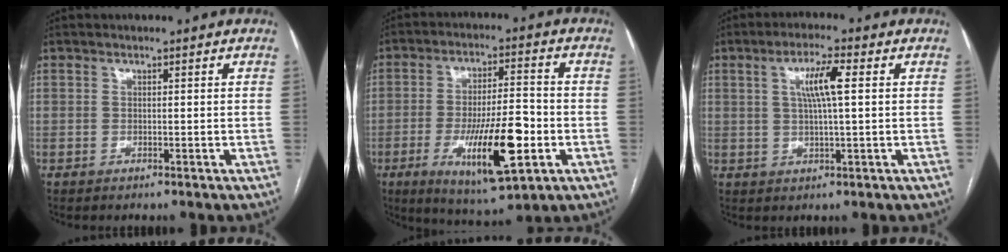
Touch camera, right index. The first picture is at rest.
{"total": 14.7, "force": [-4.6, 3.1, 13.6], "torque": [-0.236, -0.010, -0.067]}
{"total": 5.8, "force": [1.5, 0.5, 5.6], "torque": [-0.104, 0.007, 0.026]}